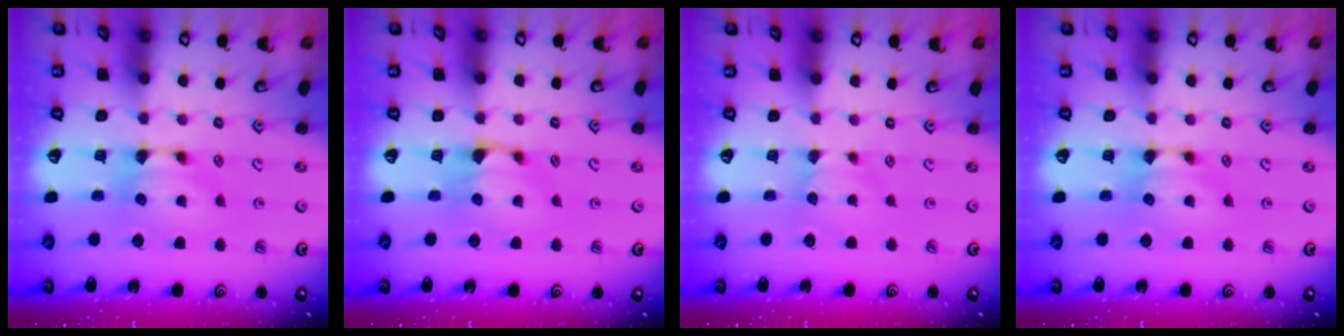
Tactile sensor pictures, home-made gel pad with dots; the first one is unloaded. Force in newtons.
{"total": 1.4, "press": 0.9, "slide": 1.0}
{"total": 1.2, "press": 1.1, "slide": 0.4}
{"total": 0.0}